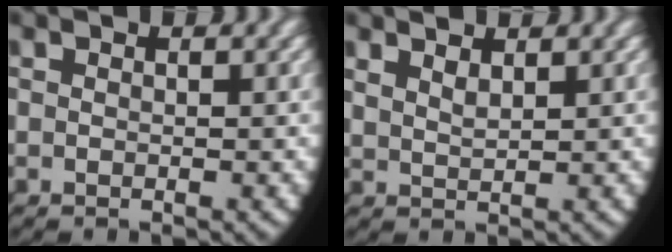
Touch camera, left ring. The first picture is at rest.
{"total": 2.0, "force": [1.8, 0.4, 0.8], "torque": [-0.017, -0.006, 0.040]}